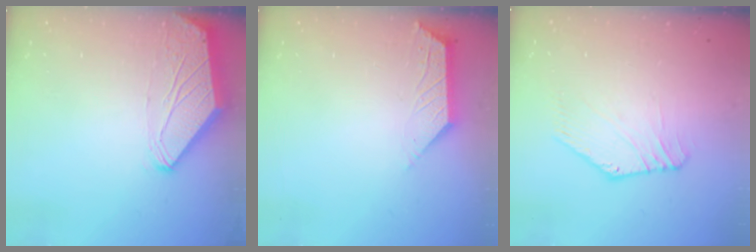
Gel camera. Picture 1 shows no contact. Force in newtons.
{"total": 3.0, "press": 3.0, "slide": 0.6}
{"total": 2.9, "press": 2.9, "slide": 0.1}